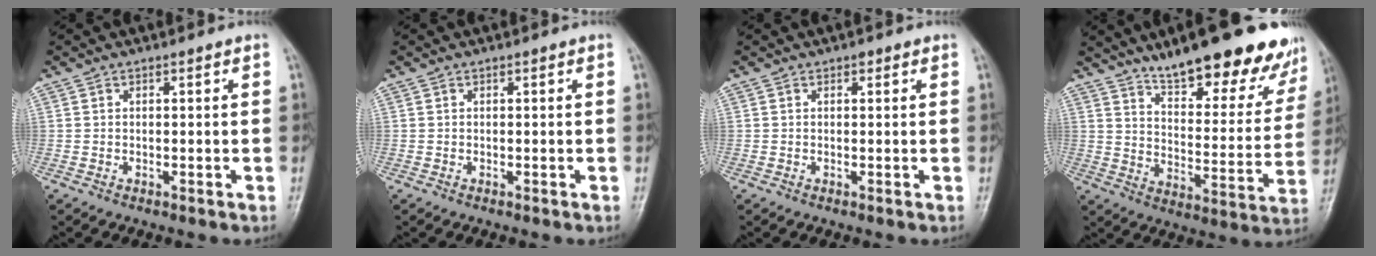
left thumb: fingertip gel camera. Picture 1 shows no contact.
{"total": 0.0}
{"total": 0.8, "force": [0.5, 0.3, 0.5], "torque": [-0.003, -0.001, 0.004]}
{"total": 23.1, "force": [17.2, 7.0, 13.9], "torque": [-0.147, -0.079, 0.243]}